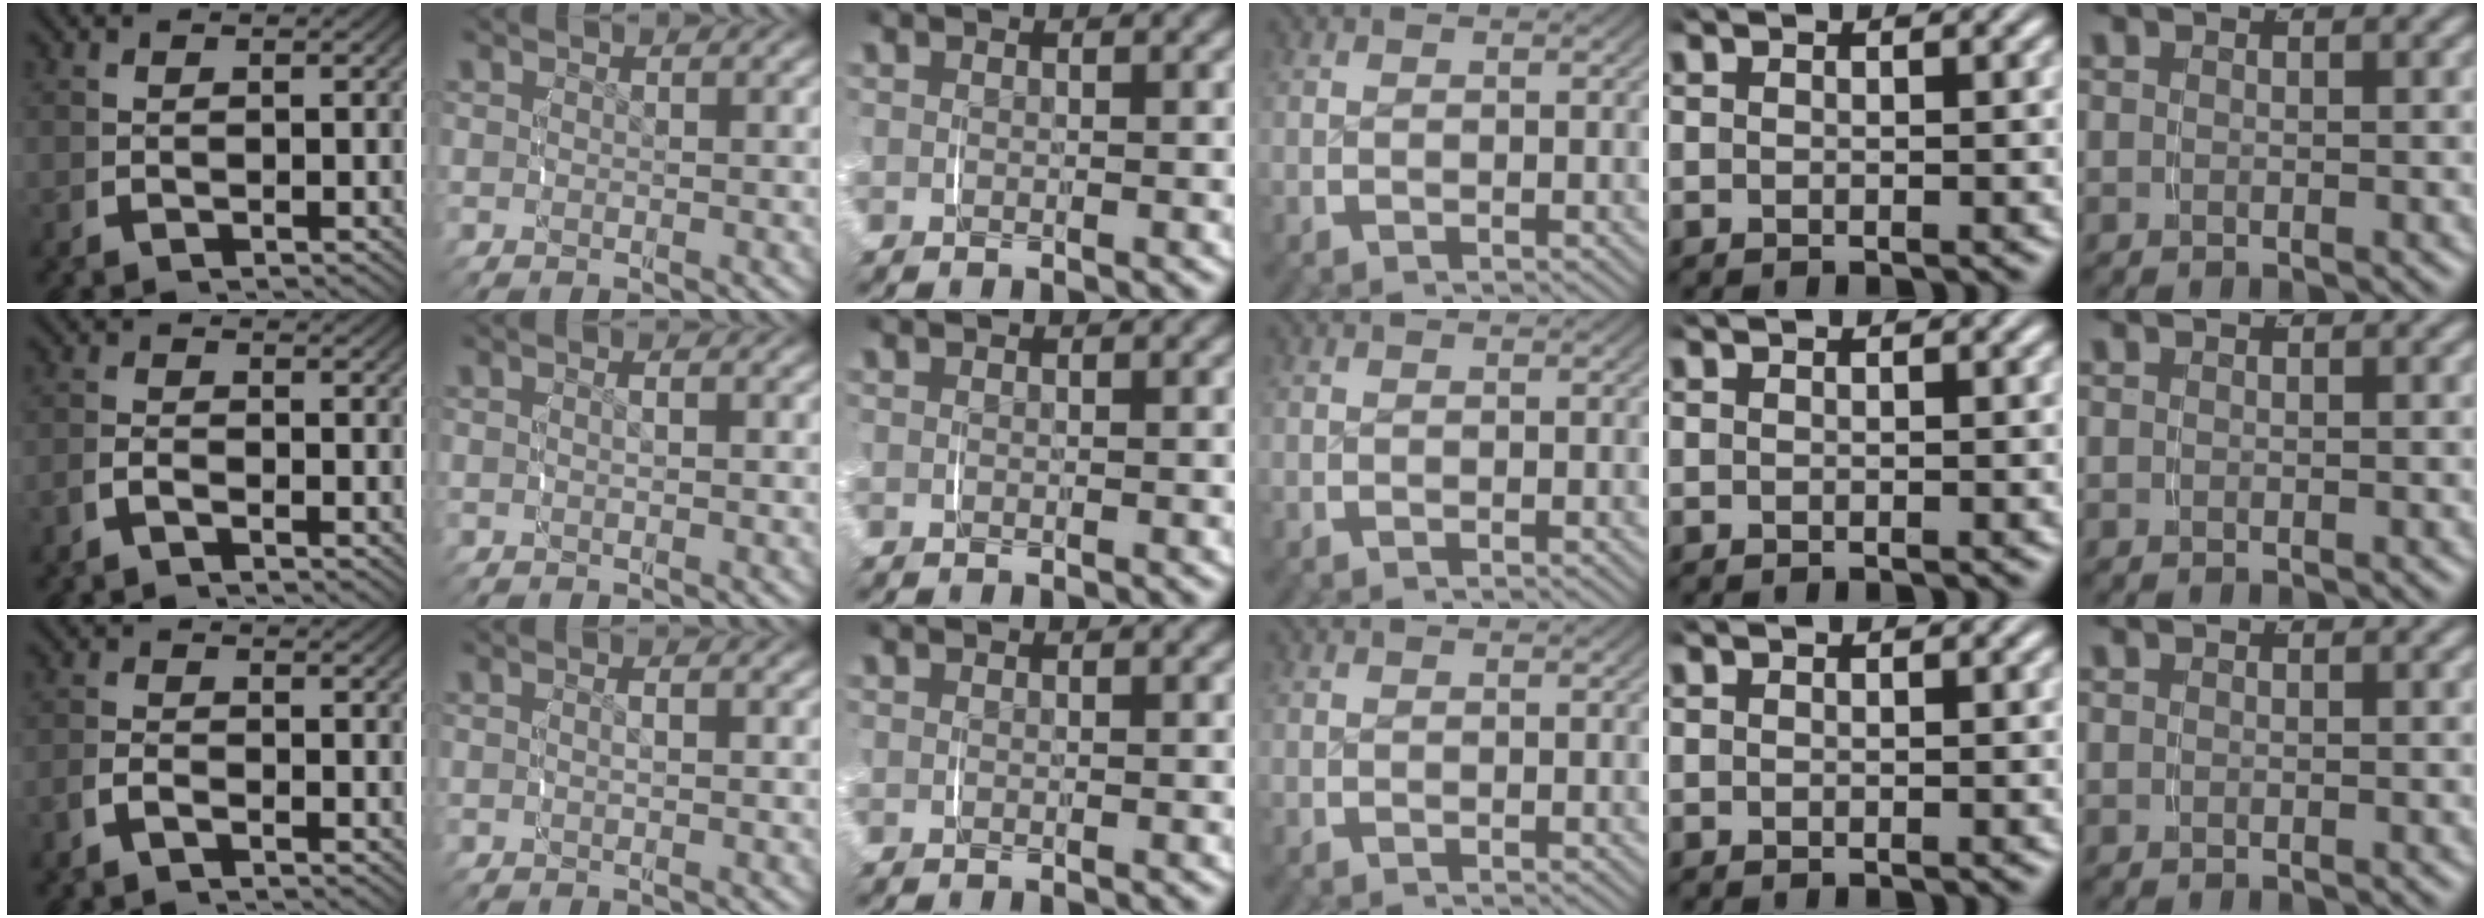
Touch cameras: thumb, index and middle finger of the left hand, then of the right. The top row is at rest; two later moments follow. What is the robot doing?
{"motion": "lift_and_place", "object": "pen bag"}